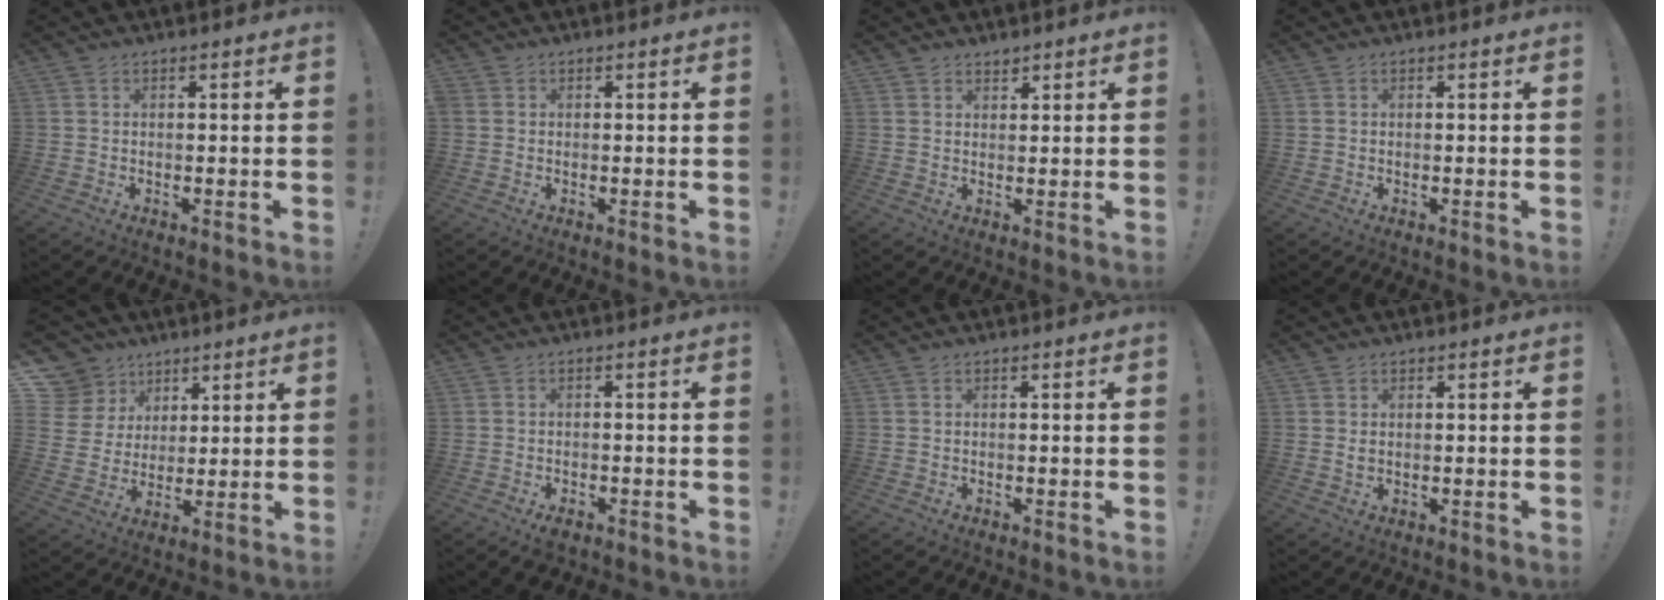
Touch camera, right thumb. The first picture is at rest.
{"total": 0.9, "force": [0.3, 0.8, 0.2], "torque": [-0.006, 0.002, 0.006]}
{"total": 1.6, "force": [1.3, 0.9, 0.3], "torque": [0.002, -0.008, 0.023]}
{"total": 0.0}
{"total": 9.5, "force": [4.7, 8.0, 1.9], "torque": [-0.030, -0.037, 0.098]}
{"total": 2.1, "force": [-1.6, 0.8, 1.2], "torque": [-0.015, 0.005, -0.026]}
{"total": 0.0}
{"total": 1.3, "force": [0.5, 0.7, 0.9], "torque": [-0.013, 0.000, 0.008]}